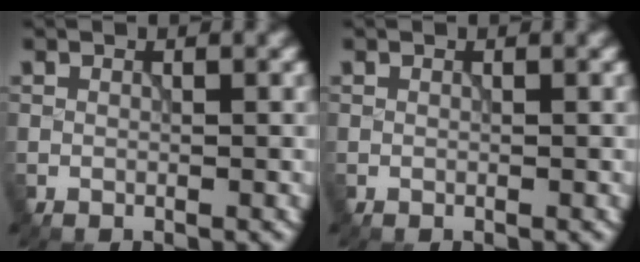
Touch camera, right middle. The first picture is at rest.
{"total": 0.0}